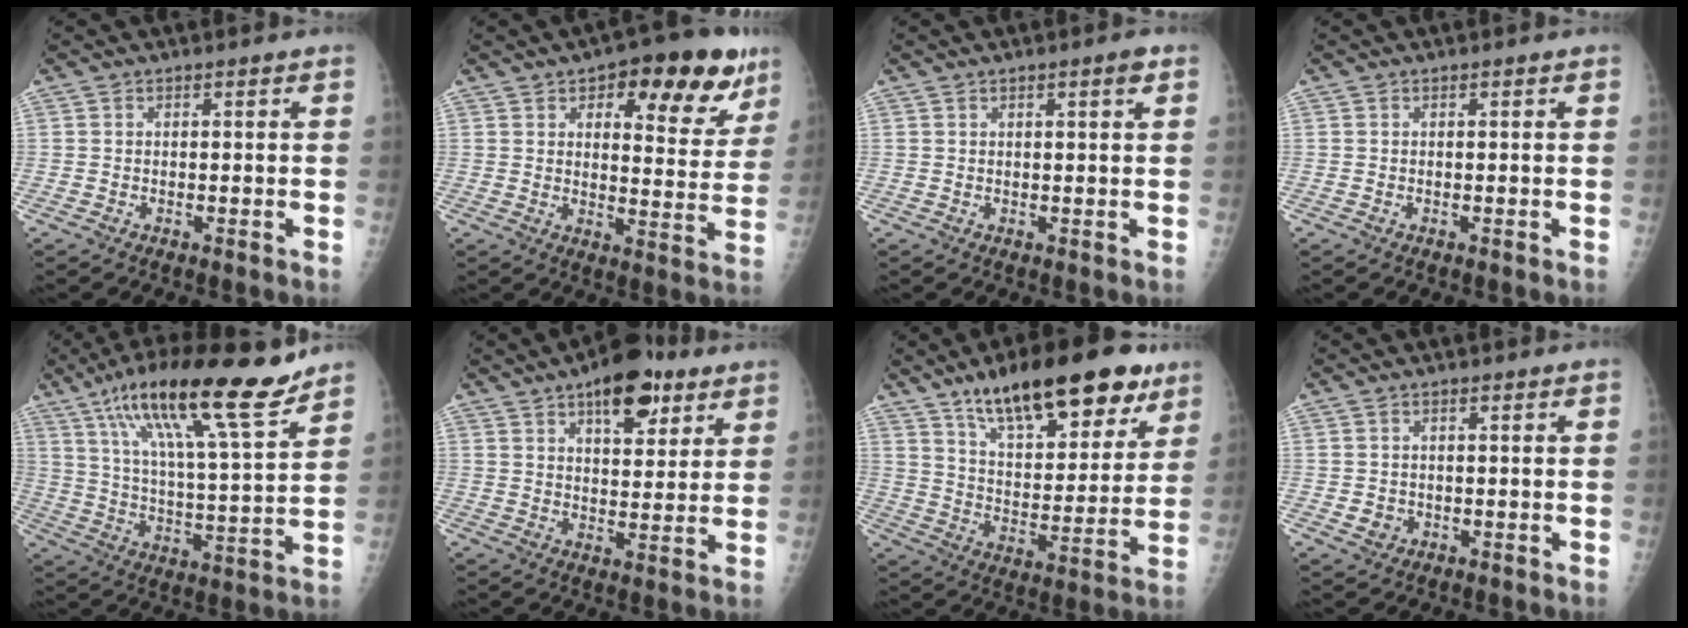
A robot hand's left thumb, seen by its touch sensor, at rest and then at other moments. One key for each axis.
{"total": 16.3, "fx": 8.9, "fy": 7.2, "fz": 11.6, "tx": -0.094, "ty": -0.033, "tz": 0.118}
{"total": 2.0, "fx": 1.0, "fy": 0.3, "fz": 1.7, "tx": -0.024, "ty": -0.003, "tz": 0.014}
{"total": 0.0}
{"total": 21.1, "fx": 14.7, "fy": 3.3, "fz": 14.8, "tx": -0.231, "ty": -0.056, "tz": 0.246}
{"total": 12.7, "fx": 7.3, "fy": 5.8, "fz": 8.6, "tx": -0.088, "ty": -0.028, "tz": 0.105}
{"total": 23.4, "fx": 15.1, "fy": 8.8, "fz": 15.5, "tx": -0.189, "ty": -0.049, "tz": 0.239}
{"total": 2.2, "fx": -0.3, "fy": 2.0, "fz": 0.8, "tx": -0.003, "ty": 0.003, "tz": 0.001}